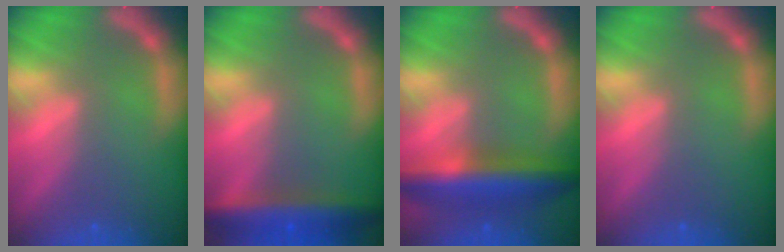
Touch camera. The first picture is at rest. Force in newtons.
{"total": 6.5}
{"total": 7.5}
{"total": 0.0}